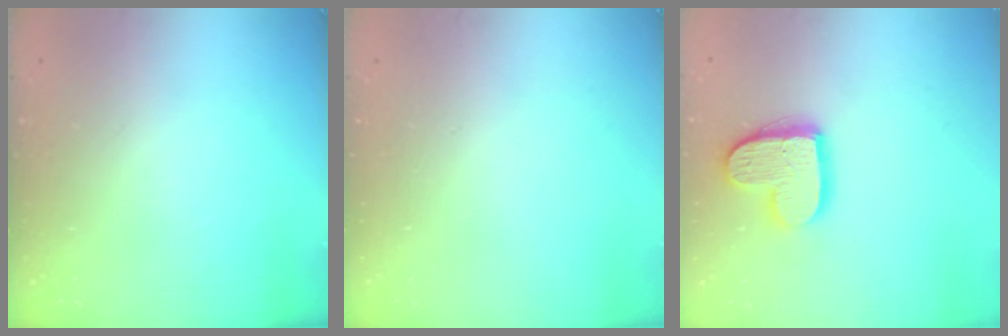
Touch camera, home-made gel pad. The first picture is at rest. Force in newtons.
{"total": 0.0}
{"total": 13.0, "press": 13.0, "slide": 0.8}